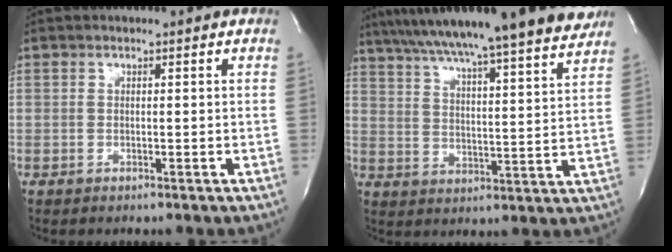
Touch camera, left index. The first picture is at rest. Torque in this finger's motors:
{"motor_torque": [0.32, -0.47, 1.06, 0.21]}